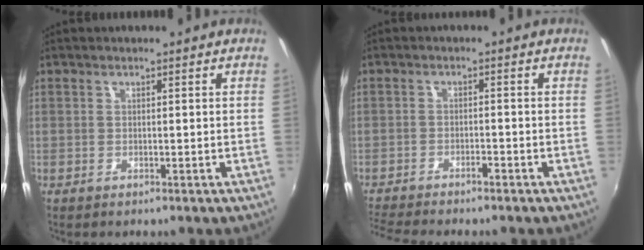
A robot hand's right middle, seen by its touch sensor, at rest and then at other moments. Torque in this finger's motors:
{"motor_torque": [1.07, -1.07, 0.18, 0.06]}